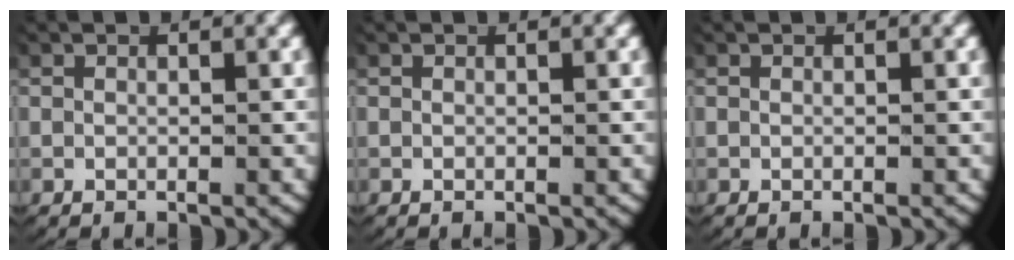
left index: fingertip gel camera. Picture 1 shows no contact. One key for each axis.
{"total": 0.0}
{"total": 0.0}